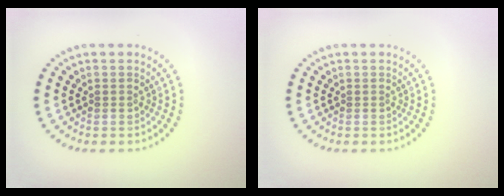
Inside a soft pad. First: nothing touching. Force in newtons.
{"total": 0.0}